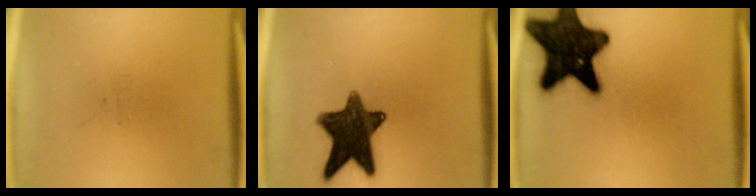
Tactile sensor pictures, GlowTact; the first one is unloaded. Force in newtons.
{"total": 13.0}
{"total": 19.1}